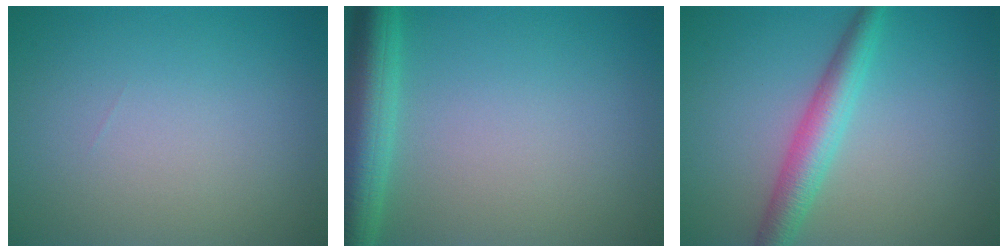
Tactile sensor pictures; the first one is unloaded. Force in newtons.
{"total": 5.3, "press": 5.3, "slide": 0.2}
{"total": 3.9, "press": 3.9, "slide": 0.1}